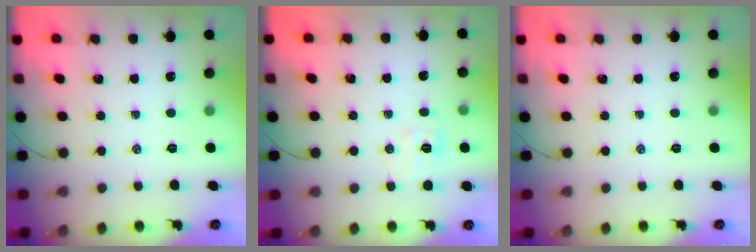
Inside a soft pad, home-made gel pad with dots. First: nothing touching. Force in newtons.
{"total": 5.4, "press": 5.3, "slide": 1.1}
{"total": 0.0}